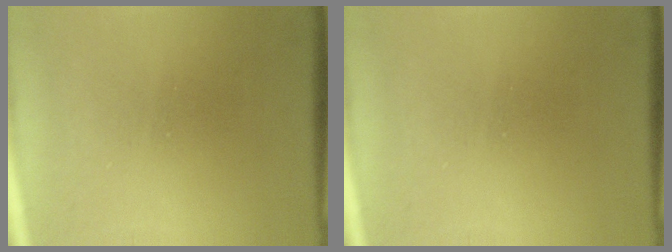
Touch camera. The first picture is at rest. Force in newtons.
{"total": 0.0}